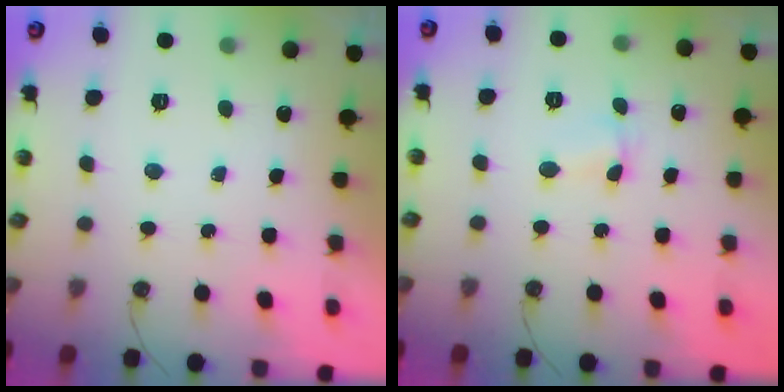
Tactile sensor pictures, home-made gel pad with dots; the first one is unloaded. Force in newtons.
{"total": 2.6, "press": 2.5, "slide": 0.5}